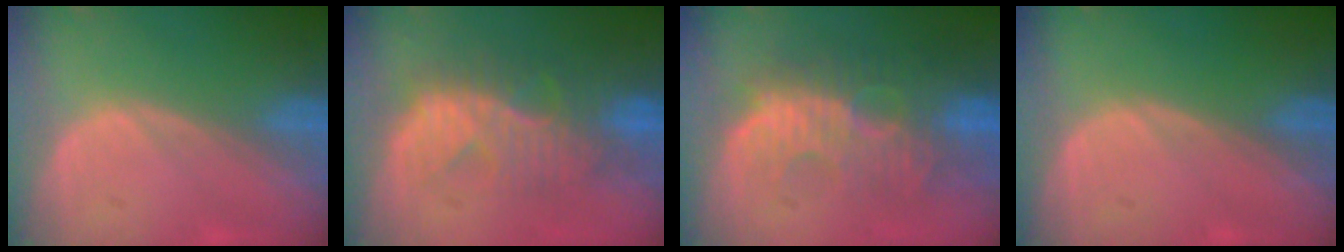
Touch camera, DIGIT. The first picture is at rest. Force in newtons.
{"total": 8.8, "press": 8.5, "slide": 2.2}
{"total": 10.7, "press": 9.7, "slide": 4.6}
{"total": 0.0}